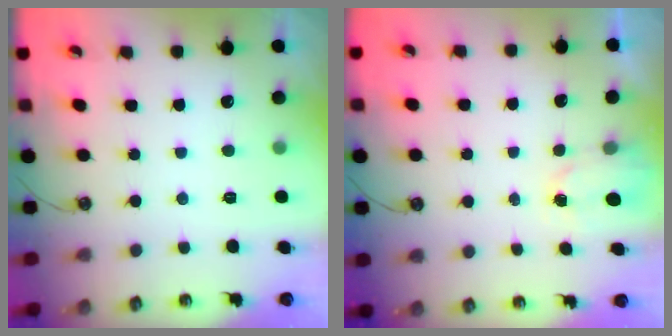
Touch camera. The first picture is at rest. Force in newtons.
{"total": 1.5, "press": 1.5, "slide": 0.3}